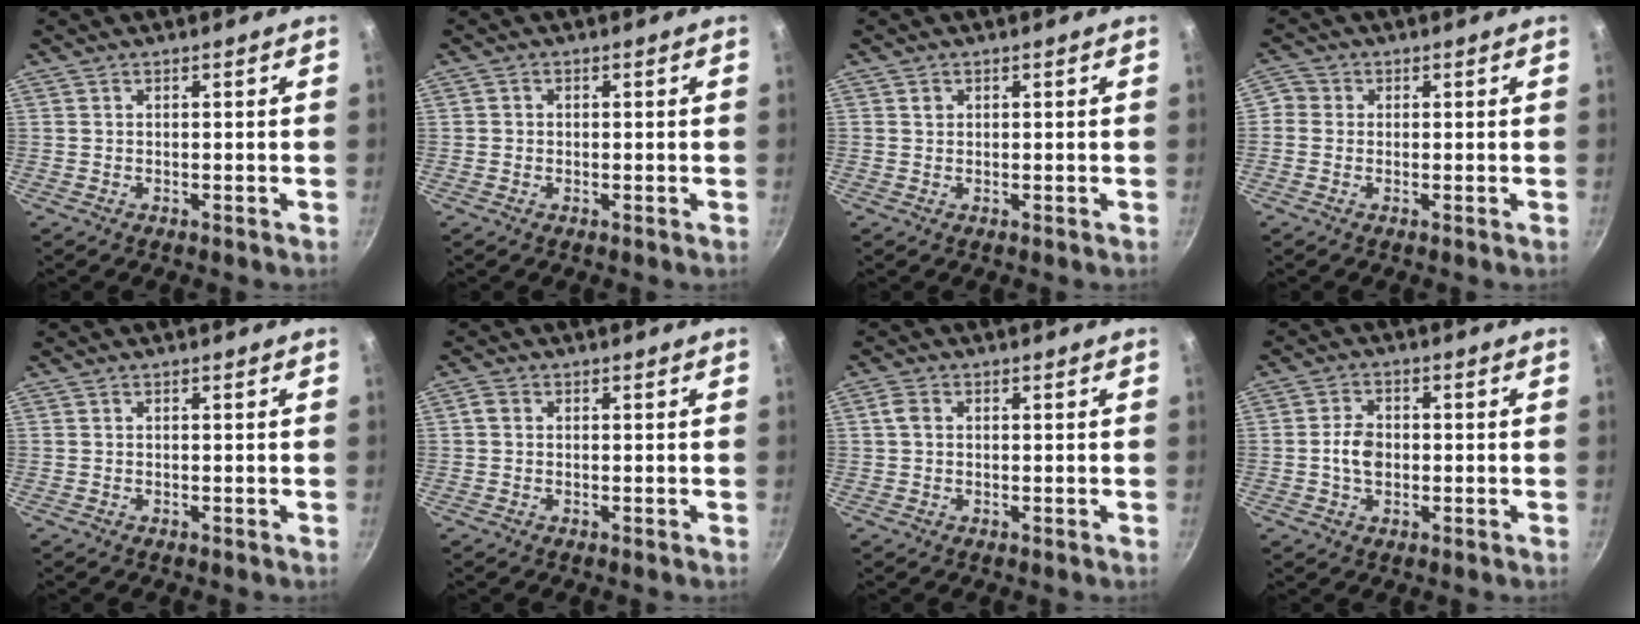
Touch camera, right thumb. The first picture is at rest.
{"total": 0.9, "force": [-0.1, 0.9, 0.3], "torque": [-0.003, 0.002, -0.005]}
{"total": 1.1, "force": [0.4, 0.9, 0.3], "torque": [-0.001, 0.000, 0.006]}
{"total": 2.8, "force": [-0.2, 2.7, 0.7], "torque": [0.000, 0.007, -0.019]}
{"total": 0.0}
{"total": 1.6, "force": [0.2, 1.3, 0.9], "torque": [-0.017, 0.007, 0.001]}
{"total": 2.5, "force": [0.4, 1.9, 1.6], "torque": [-0.031, 0.006, 0.004]}
{"total": 5.1, "force": [-0.5, 3.6, 3.5], "torque": [-0.052, 0.011, -0.013]}